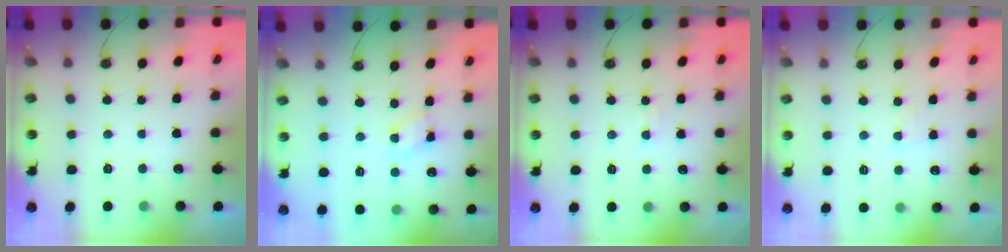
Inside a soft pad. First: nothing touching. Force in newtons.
{"total": 4.2, "press": 4.2, "slide": 0.1}
{"total": 1.2, "press": 1.1, "slide": 0.2}
{"total": 3.4, "press": 3.4, "slide": 0.5}